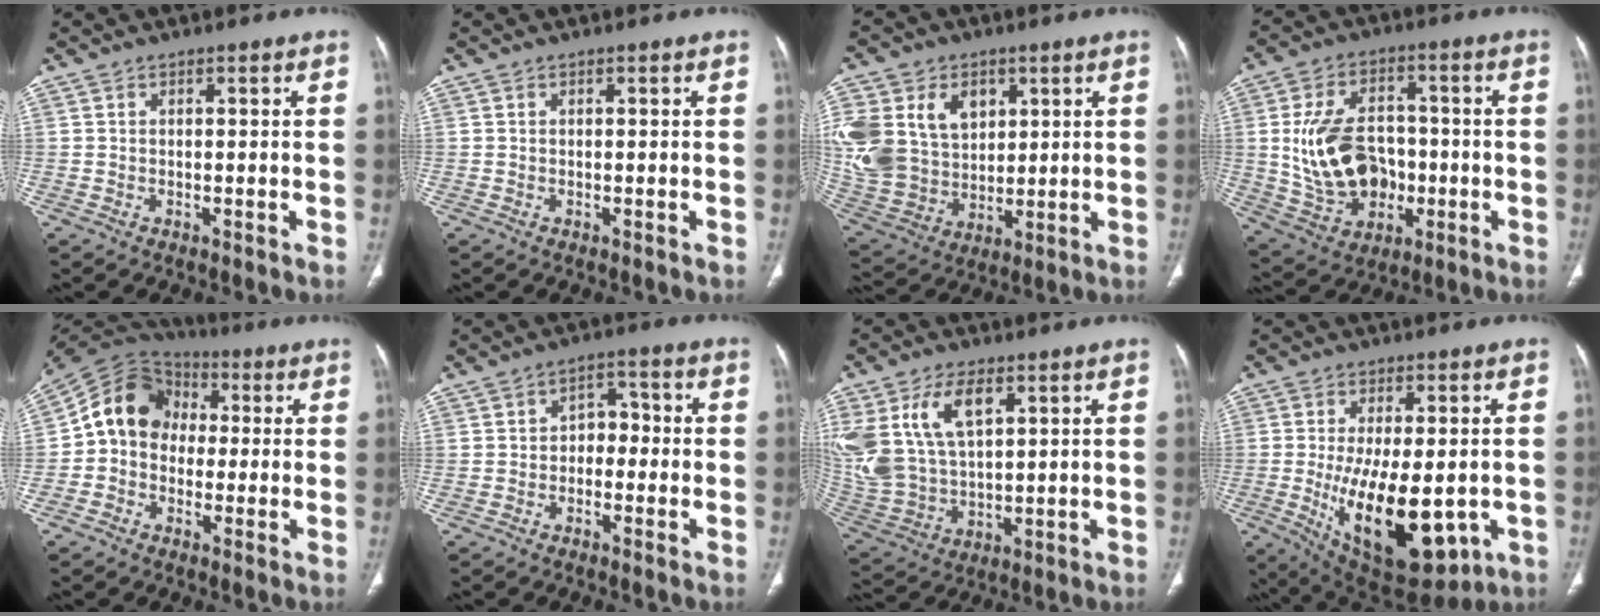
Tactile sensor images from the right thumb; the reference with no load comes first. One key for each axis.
{"total": 0.0}
{"total": 23.4, "fx": 6.5, "fy": 17.8, "fz": 13.7, "tx": -0.304, "ty": 0.017, "tz": 0.148}
{"total": 16.4, "fx": -1.3, "fy": 11.8, "fz": 11.4, "tx": -0.179, "ty": 0.014, "tz": -0.005}
{"total": 12.2, "fx": 0.2, "fy": 10.2, "fz": 6.6, "tx": -0.097, "ty": 0.038, "tz": -0.013}
{"total": 4.7, "fx": -0.9, "fy": 3.5, "fz": 3.0, "tx": -0.020, "ty": 0.025, "tz": -0.025}
{"total": 17.5, "fx": 6.8, "fy": 10.1, "fz": 12.6, "tx": -0.270, "ty": -0.018, "tz": 0.144}
{"total": 19.4, "fx": -4.3, "fy": 9.1, "fz": 16.6, "tx": -0.265, "ty": -0.022, "tz": -0.037}